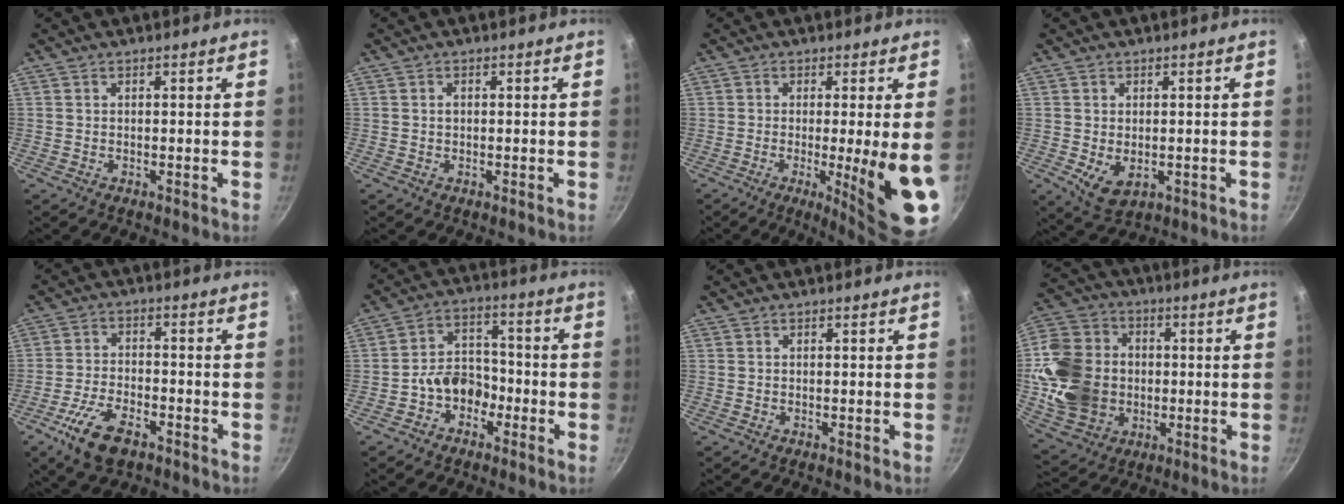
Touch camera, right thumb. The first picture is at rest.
{"total": 0.8, "force": [0.1, 0.6, 0.6], "torque": [-0.009, 0.004, 0.002]}
{"total": 12.4, "force": [-1.9, 1.1, 12.2], "torque": [-0.166, -0.020, -0.020]}
{"total": 5.2, "force": [-0.6, 3.5, 3.8], "torque": [-0.065, -0.017, 0.002]}
{"total": 9.7, "force": [-5.4, 4.5, 6.6], "torque": [-0.128, 0.023, -0.104]}
{"total": 7.7, "force": [-3.2, 5.8, 3.9], "torque": [-0.027, 0.046, -0.060]}
{"total": 0.0}
{"total": 19.7, "force": [-0.8, 16.0, 11.4], "torque": [-0.207, 0.025, -0.004]}